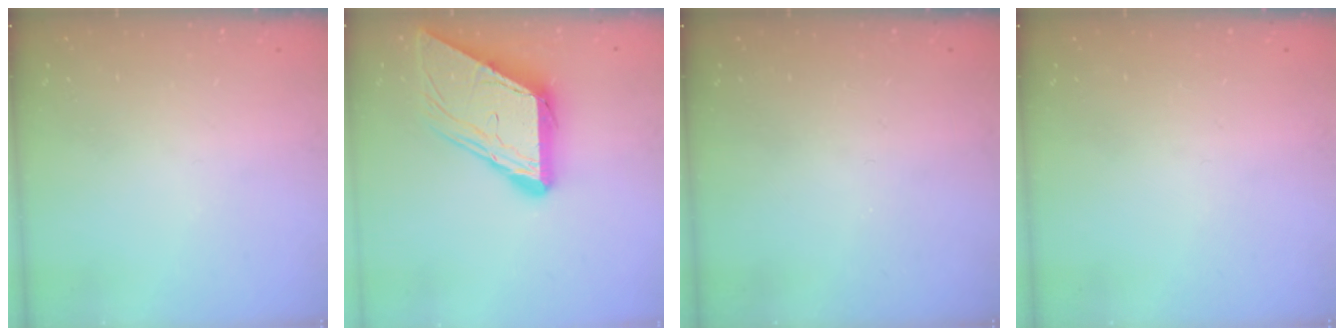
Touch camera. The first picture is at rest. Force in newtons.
{"total": 12.0, "press": 12.0, "slide": 1.2}
{"total": 0.0}
{"total": 0.0}